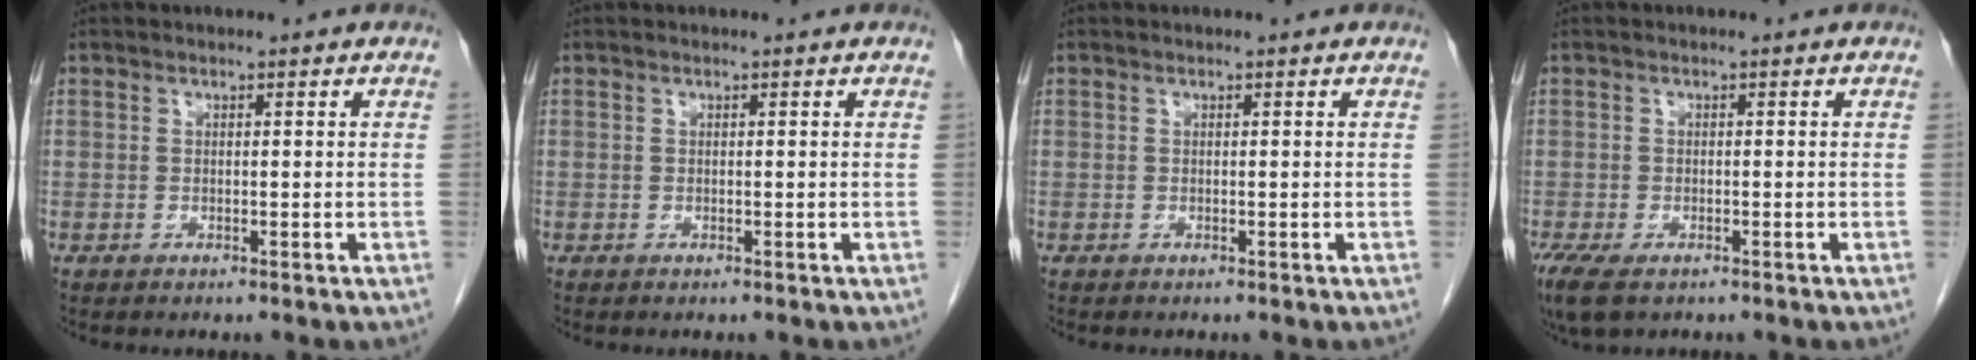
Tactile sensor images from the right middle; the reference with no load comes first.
{"total": 0.0}
{"total": 0.0}
{"total": 6.7, "force": [-4.3, 3.0, 4.1], "torque": [-0.089, -0.018, -0.071]}